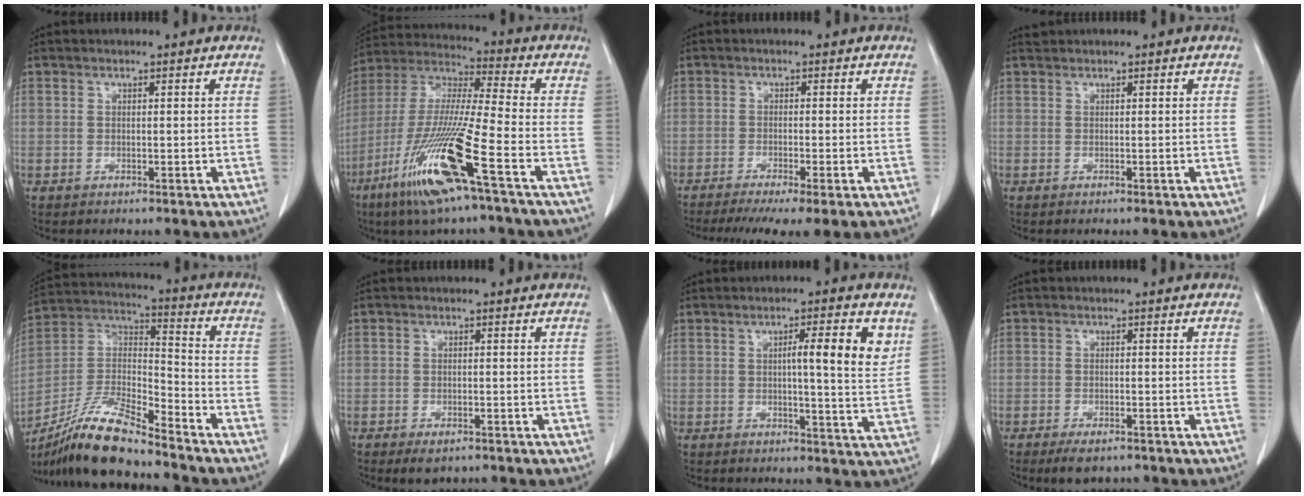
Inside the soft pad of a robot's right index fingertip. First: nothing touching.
{"total": 17.8, "force": [-8.7, 0.0, 15.6], "torque": [-0.342, -0.042, -0.173]}
{"total": 8.2, "force": [-6.1, 0.3, 5.5], "torque": [-0.076, -0.016, -0.094]}
{"total": 0.0}
{"total": 15.2, "force": [-12.8, 1.6, 8.0], "torque": [-0.158, 0.001, -0.238]}
{"total": 2.9, "force": [-2.0, 1.3, 1.6], "torque": [-0.023, -0.004, -0.021]}
{"total": 7.5, "force": [2.5, 0.5, 7.0], "torque": [-0.098, -0.001, 0.029]}
{"total": 4.0, "force": [-3.0, 1.5, 2.2], "torque": [-0.033, -0.005, -0.040]}